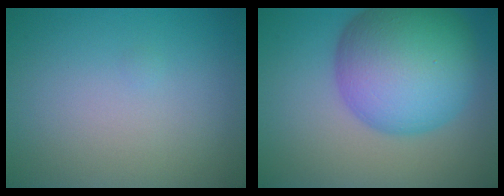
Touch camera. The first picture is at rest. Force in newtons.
{"total": 12.5, "press": 12.5, "slide": 0.2}